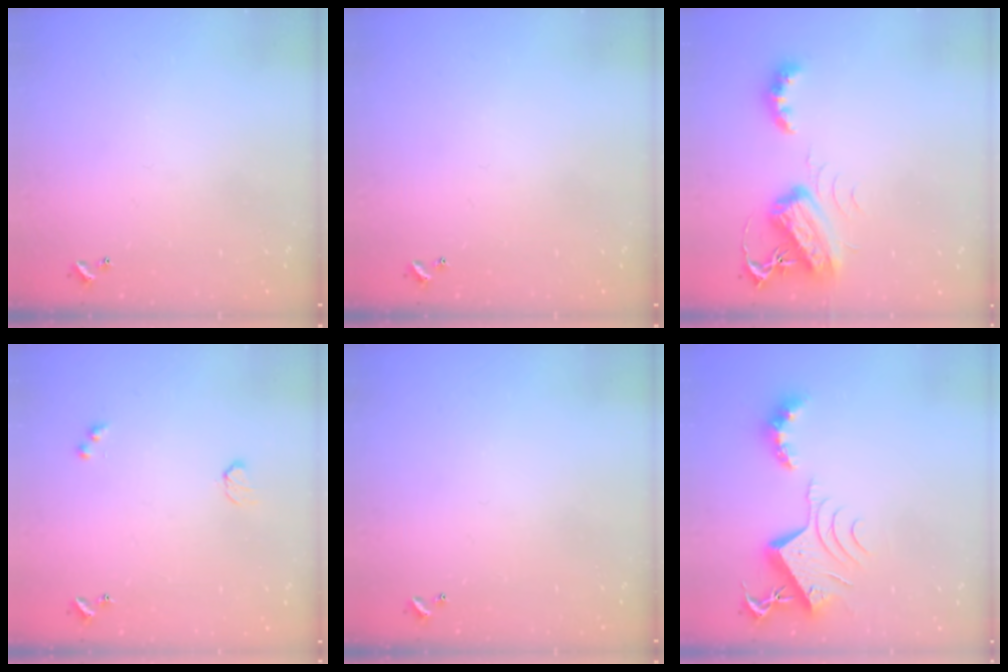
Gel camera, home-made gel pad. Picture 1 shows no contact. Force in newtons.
{"total": 0.0}
{"total": 7.0, "press": 7.0, "slide": 0.1}
{"total": 2.9, "press": 2.9, "slide": 0.5}
{"total": 0.0}
{"total": 9.4, "press": 9.3, "slide": 1.0}